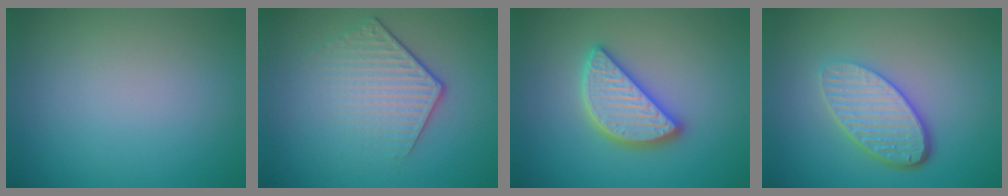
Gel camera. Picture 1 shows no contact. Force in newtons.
{"total": 4.2, "press": 2.9, "slide": 3.0}
{"total": 4.5, "press": 4.5, "slide": 0.4}
{"total": 5.2, "press": 3.7, "slide": 3.7}